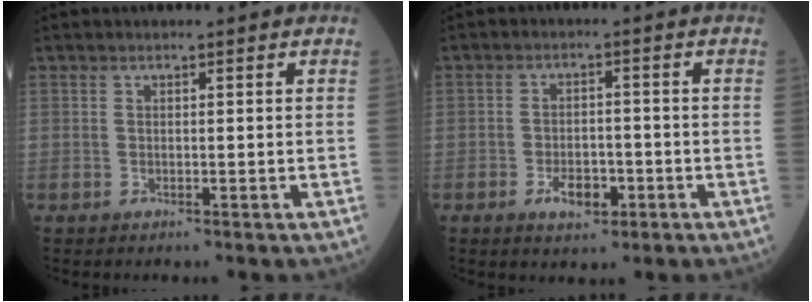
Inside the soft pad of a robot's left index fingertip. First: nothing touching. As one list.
[{"total": 4.5, "force": [-2.1, 2.4, 3.1], "torque": [-0.056, 0.002, -0.031]}]